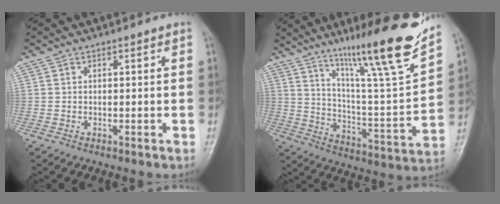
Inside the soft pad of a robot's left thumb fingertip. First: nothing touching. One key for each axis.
{"total": 21.6, "fx": 15.0, "fy": 1.7, "fz": 15.5, "tx": -0.211, "ty": -0.076, "tz": 0.250}